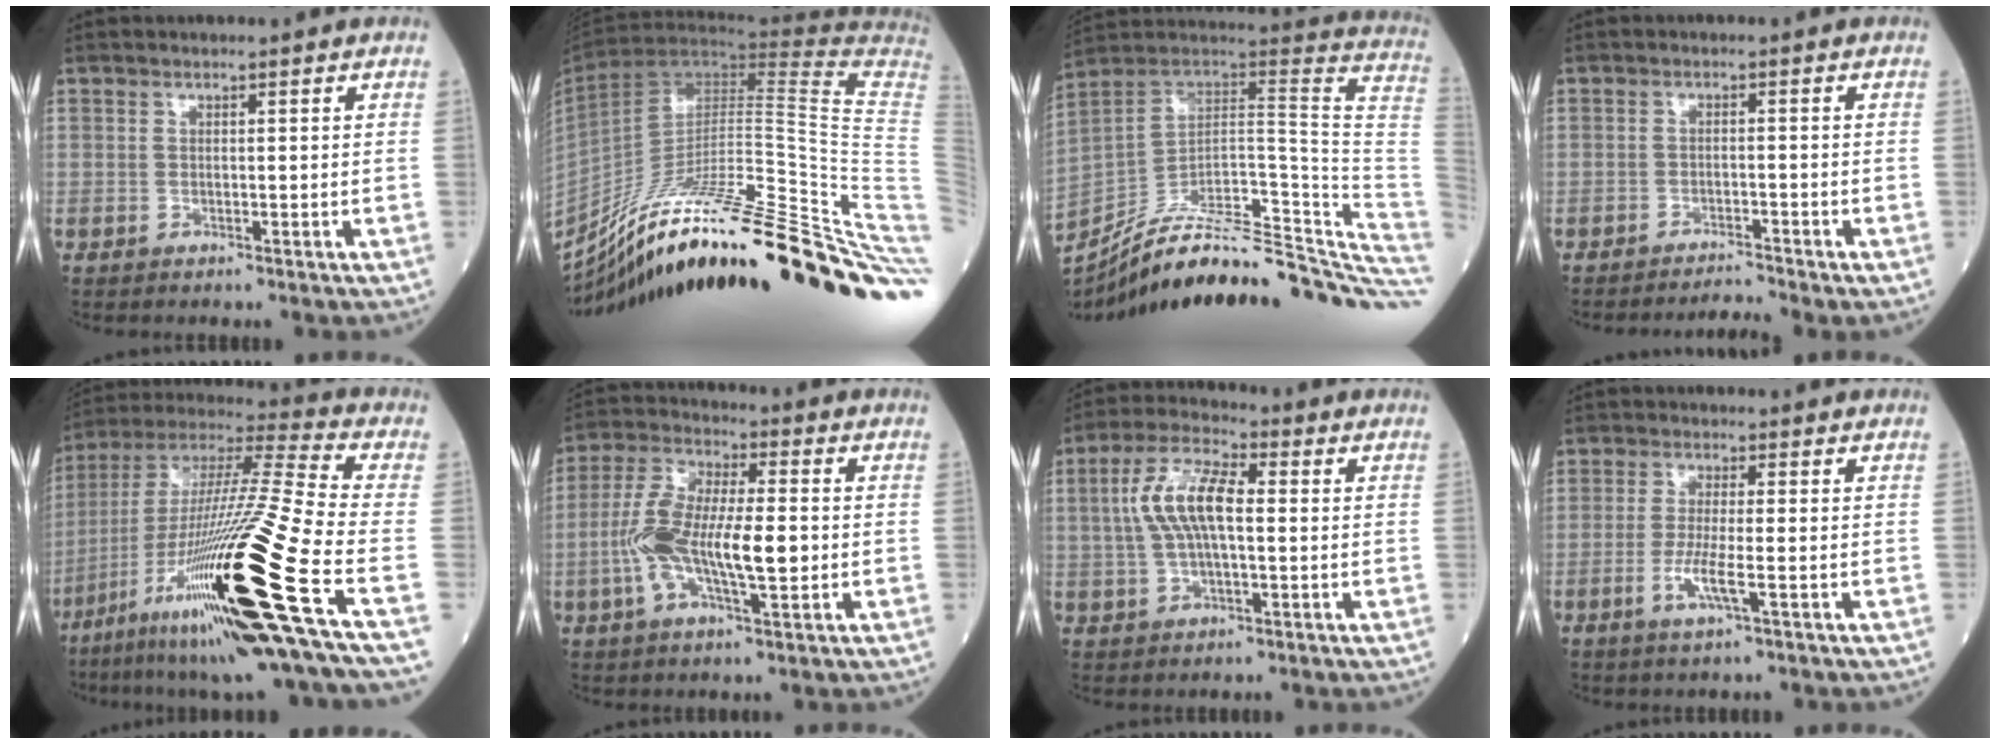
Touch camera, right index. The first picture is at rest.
{"total": 36.5, "force": [-24.5, -0.1, 27.1], "torque": [-0.262, -0.017, -0.364]}
{"total": 33.2, "force": [-28.3, 4.6, 16.8], "torque": [-0.142, -0.008, -0.389]}
{"total": 2.6, "force": [-2.4, -1.0, -0.2], "torque": [0.002, -0.012, -0.039]}
{"total": 30.0, "force": [-11.8, 0.6, 27.6], "torque": [-0.490, -0.057, -0.213]}
{"total": 13.3, "force": [-1.6, 3.6, 12.7], "torque": [-0.257, 0.013, -0.032]}
{"total": 9.3, "force": [0.9, 3.2, 8.7], "torque": [-0.184, 0.019, 0.014]}
{"total": 4.4, "force": [-1.5, 0.1, 4.2], "torque": [-0.082, -0.008, -0.029]}